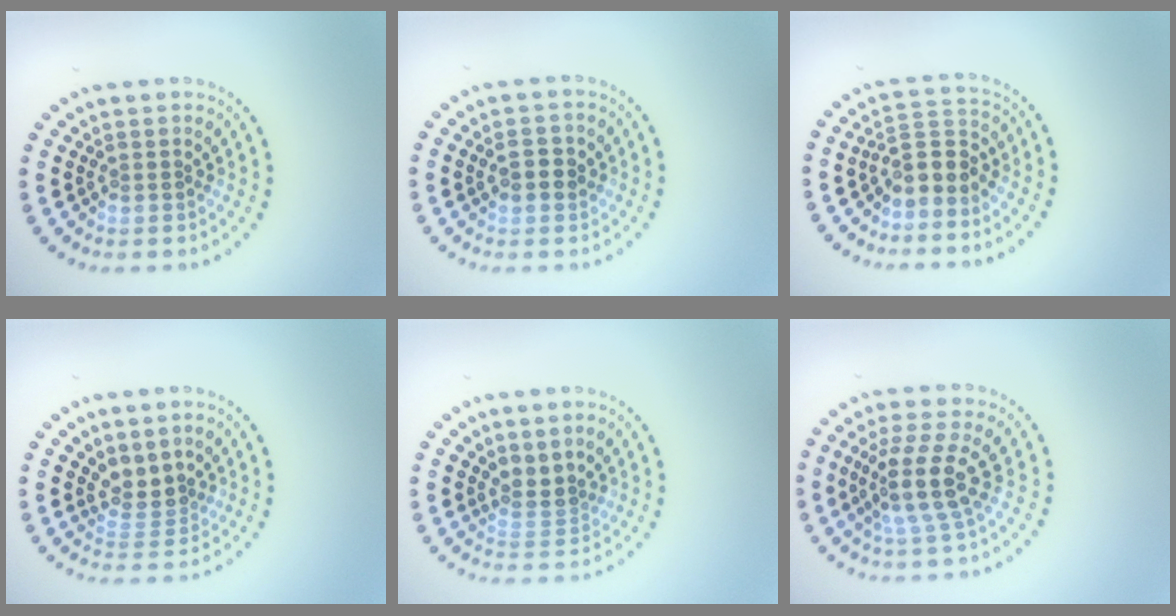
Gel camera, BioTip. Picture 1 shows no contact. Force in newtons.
{"total": 2.1, "press": 2.1, "slide": 0.2}
{"total": 2.8, "press": 2.4, "slide": 1.4}
{"total": 2.5, "press": 2.0, "slide": 1.5}
{"total": 2.1, "press": 1.6, "slide": 1.3}
{"total": 4.2, "press": 3.2, "slide": 2.8}